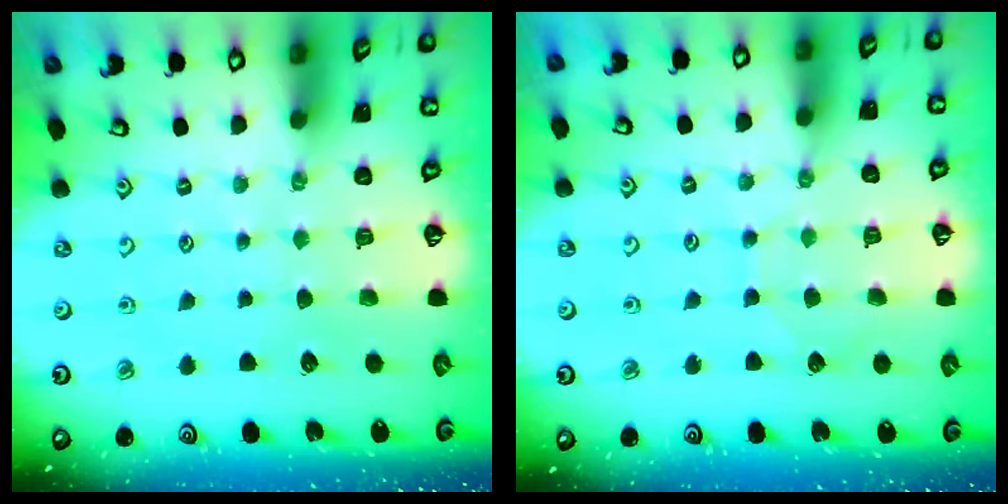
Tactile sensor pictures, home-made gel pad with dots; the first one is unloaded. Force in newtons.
{"total": 4.8, "press": 4.8, "slide": 0.6}